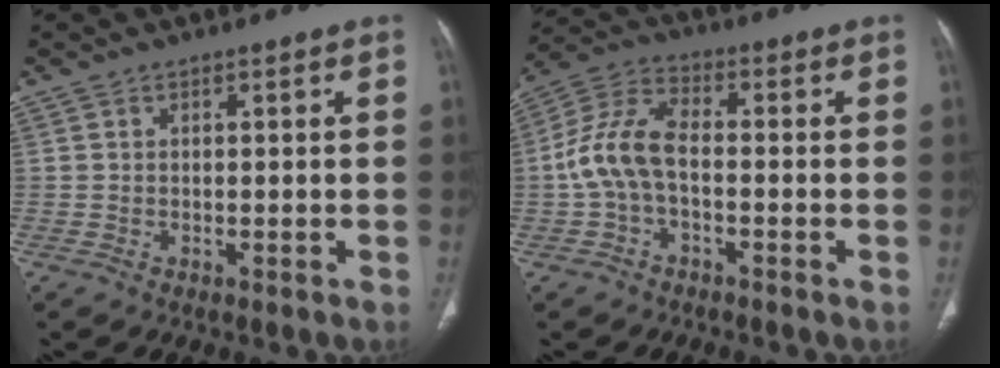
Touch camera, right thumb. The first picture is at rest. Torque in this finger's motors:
{"motor_torque": [-0.13, 0.32, 0.51, -0.47, 0.12]}